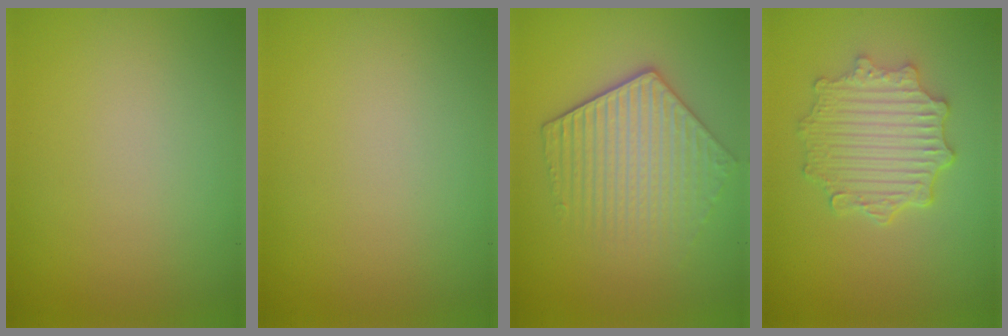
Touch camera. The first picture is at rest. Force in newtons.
{"total": 0.0}
{"total": 5.0, "press": 4.0, "slide": 3.1}
{"total": 4.9, "press": 4.0, "slide": 2.9}